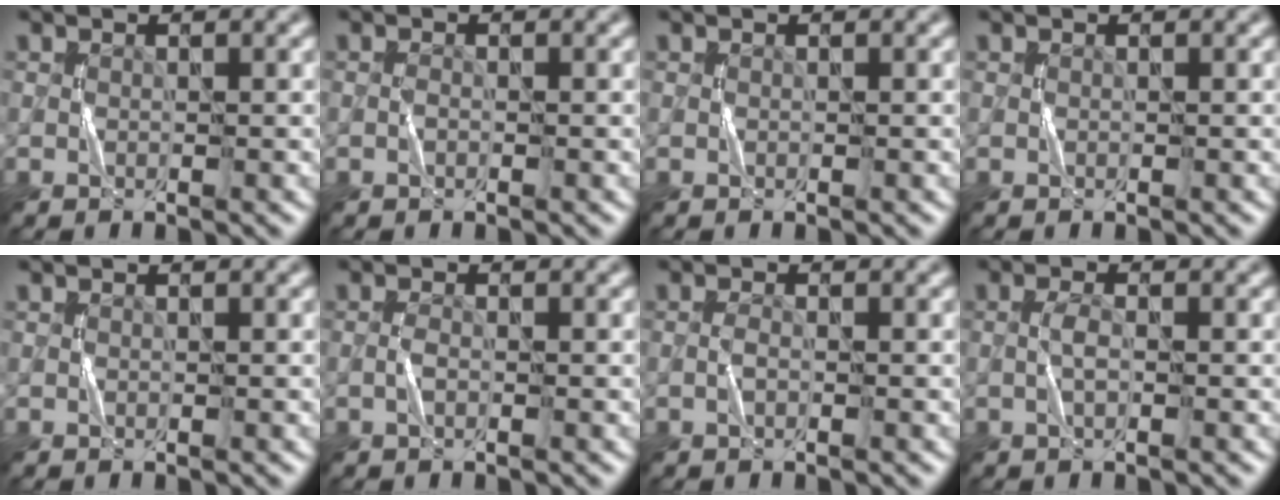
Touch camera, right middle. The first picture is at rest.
{"total": 0.5, "force": [-0.3, 0.3, 0.4], "torque": [-0.010, 0.001, -0.007]}
{"total": 0.0}
{"total": 0.0}
{"total": 0.0}
{"total": 1.0, "force": [-0.4, 0.3, 0.8], "torque": [-0.020, 0.001, -0.010]}
{"total": 0.9, "force": [-0.4, 0.3, 0.8], "torque": [-0.019, 0.001, -0.010]}
{"total": 1.5, "force": [-0.3, 0.5, 1.4], "torque": [-0.031, 0.003, -0.009]}